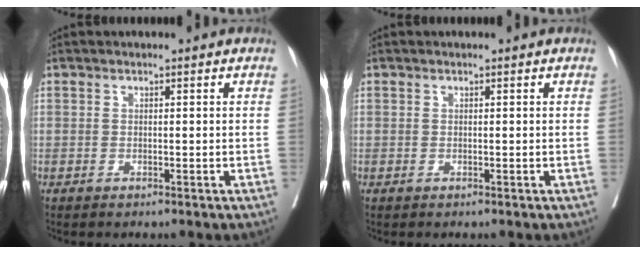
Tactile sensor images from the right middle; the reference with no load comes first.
{"total": 0.0}